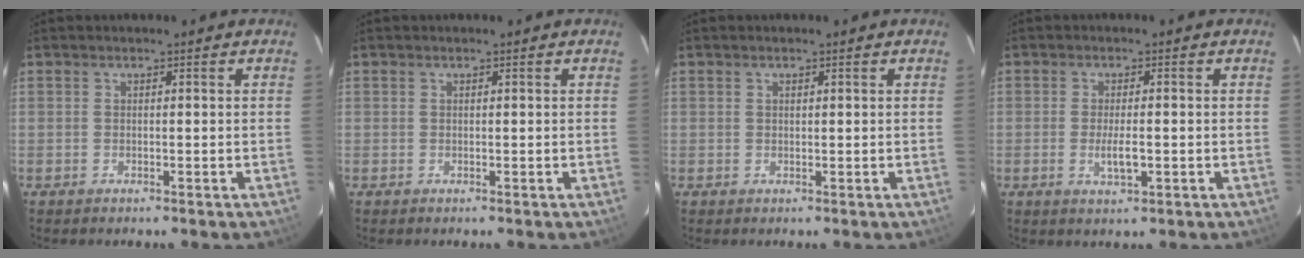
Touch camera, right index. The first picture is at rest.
{"total": 0.0}
{"total": 0.6, "force": [0.3, 0.4, 0.3], "torque": [-0.005, 0.003, 0.006]}
{"total": 3.8, "force": [-0.8, 1.1, 3.6], "torque": [-0.067, -0.007, -0.012]}